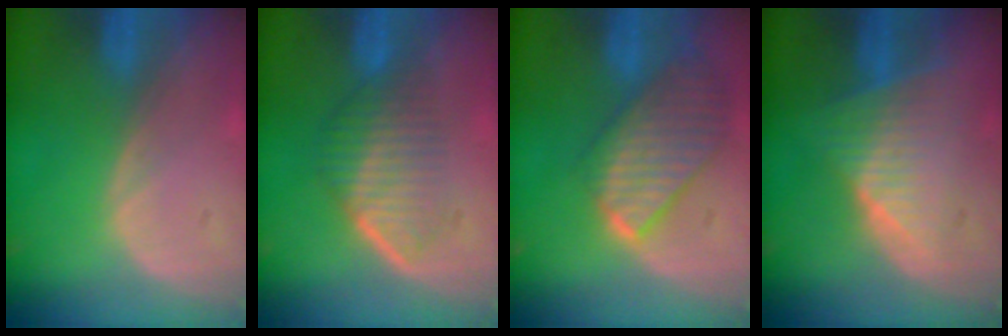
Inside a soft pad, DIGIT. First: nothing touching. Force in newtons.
{"total": 7.1, "press": 6.1, "slide": 3.6}
{"total": 9.8, "press": 8.4, "slide": 5.0}
{"total": 7.5, "press": 6.7, "slide": 3.3}